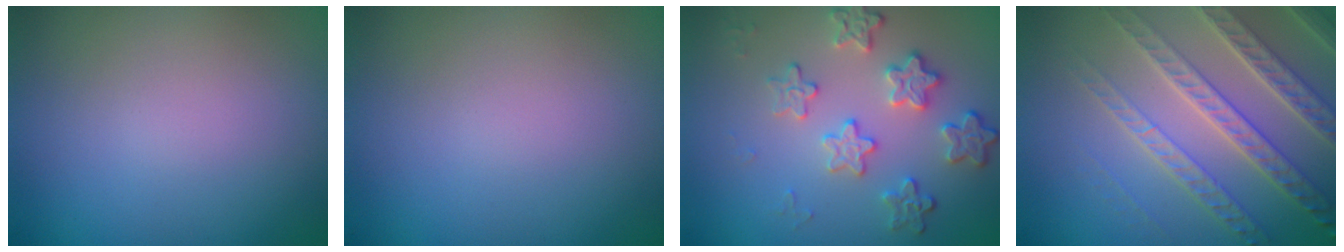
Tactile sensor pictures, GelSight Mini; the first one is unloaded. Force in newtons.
{"total": 0.0}
{"total": 3.9, "press": 3.3, "slide": 1.9}
{"total": 7.2, "press": 5.1, "slide": 5.1}